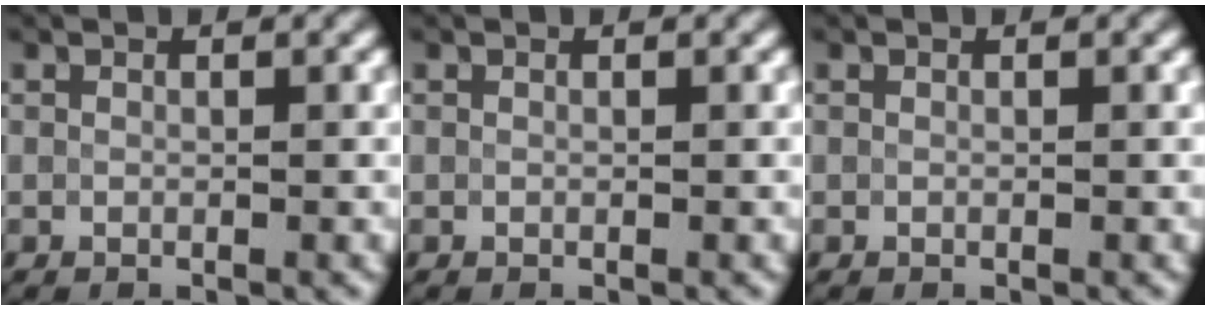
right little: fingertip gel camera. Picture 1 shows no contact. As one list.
[{"total": 0.0}, {"total": 0.0}]